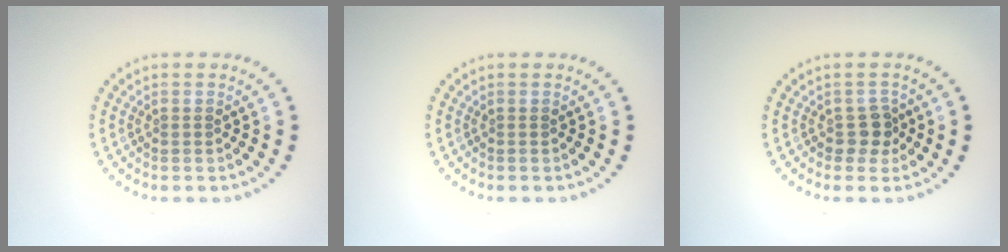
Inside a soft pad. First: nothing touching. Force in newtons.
{"total": 0.0}
{"total": 1.9, "press": 1.6, "slide": 1.0}